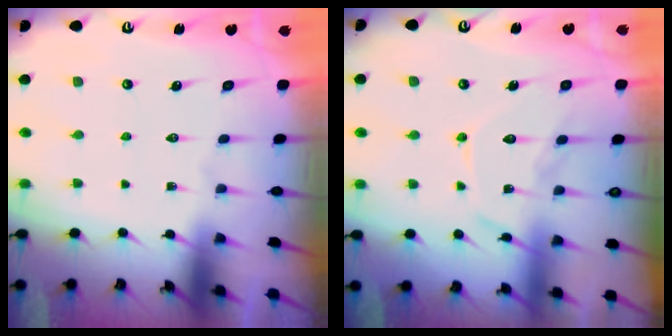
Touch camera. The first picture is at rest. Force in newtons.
{"total": 11.9, "press": 11.8, "slide": 0.9}